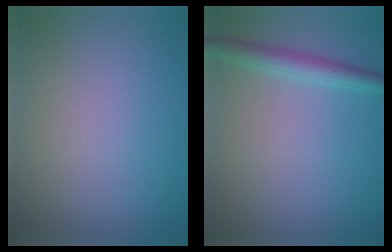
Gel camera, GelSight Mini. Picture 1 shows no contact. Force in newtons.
{"total": 2.6, "press": 2.6, "slide": 0.0}